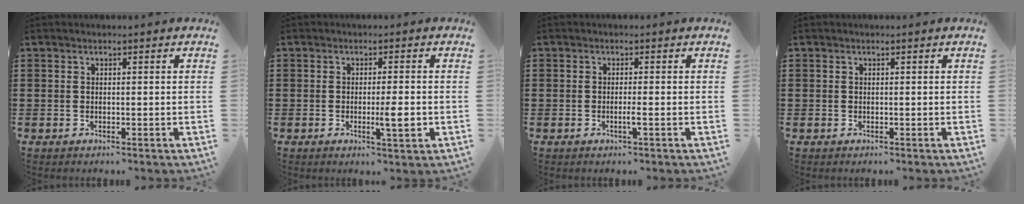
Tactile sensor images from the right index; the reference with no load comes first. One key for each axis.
{"total": 4.5, "fx": -1.0, "fy": 0.5, "fz": 4.3, "tx": -0.072, "ty": -0.005, "tz": -0.017}
{"total": 1.5, "fx": -0.6, "fy": -0.2, "fz": 1.4, "tx": -0.023, "ty": -0.005, "tz": -0.010}
{"total": 0.6, "fx": 0.0, "fy": 0.6, "fz": -0.1, "tx": 0.000, "ty": 0.005, "tz": -0.002}